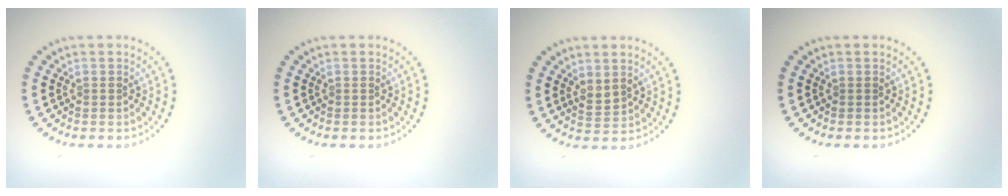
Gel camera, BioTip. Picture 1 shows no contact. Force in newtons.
{"total": 0.0}
{"total": 1.4, "press": 1.2, "slide": 0.6}
{"total": 0.0}